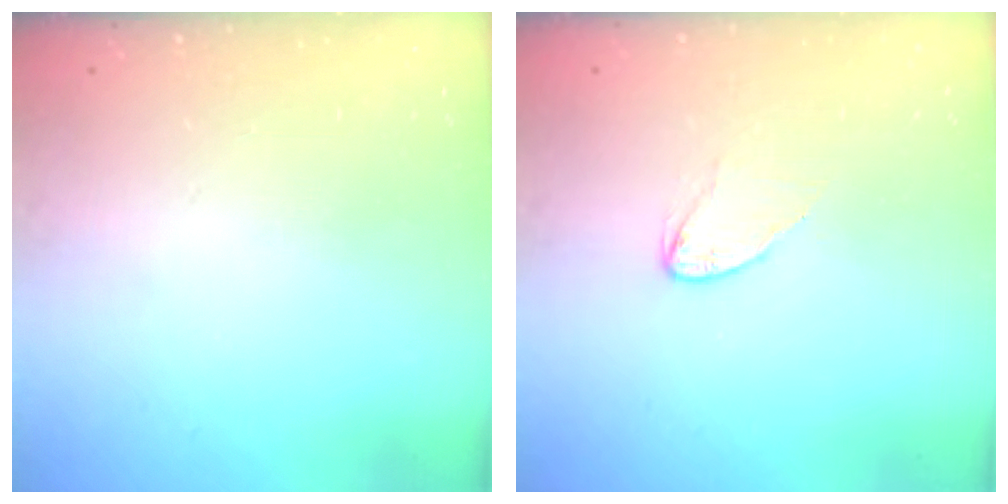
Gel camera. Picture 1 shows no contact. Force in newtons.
{"total": 3.6, "press": 3.6, "slide": 0.4}